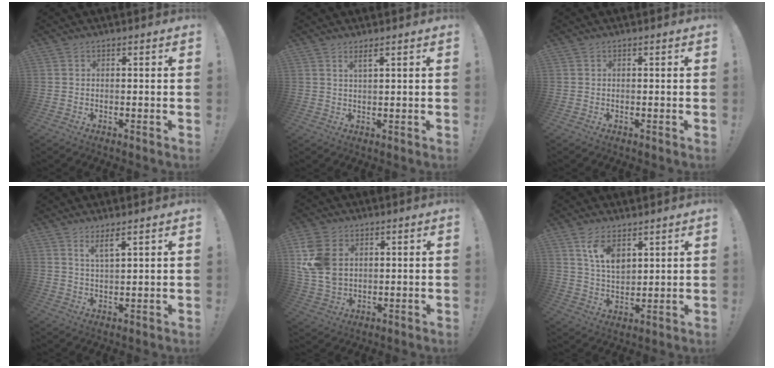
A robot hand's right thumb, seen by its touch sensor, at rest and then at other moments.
{"total": 2.4, "force": [1.5, 0.0, 1.8], "torque": [-0.031, -0.009, 0.024]}
{"total": 0.0}
{"total": 4.5, "force": [3.1, 0.5, 3.2], "torque": [-0.052, -0.016, 0.049]}
{"total": 12.6, "force": [3.8, 9.1, 7.7], "torque": [-0.159, -0.011, 0.075]}
{"total": 9.2, "force": [5.9, 4.7, 5.2], "torque": [-0.093, -0.032, 0.111]}